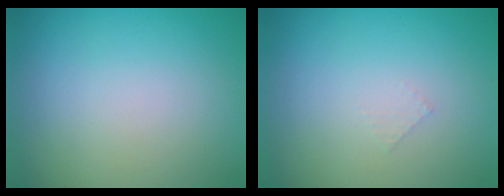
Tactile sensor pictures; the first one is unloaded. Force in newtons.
{"total": 0.5, "press": 0.5, "slide": 0.1}